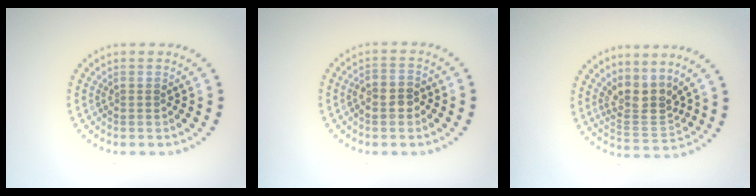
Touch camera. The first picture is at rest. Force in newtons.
{"total": 2.2, "press": 2.1, "slide": 0.8}
{"total": 3.3, "press": 2.5, "slide": 2.1}